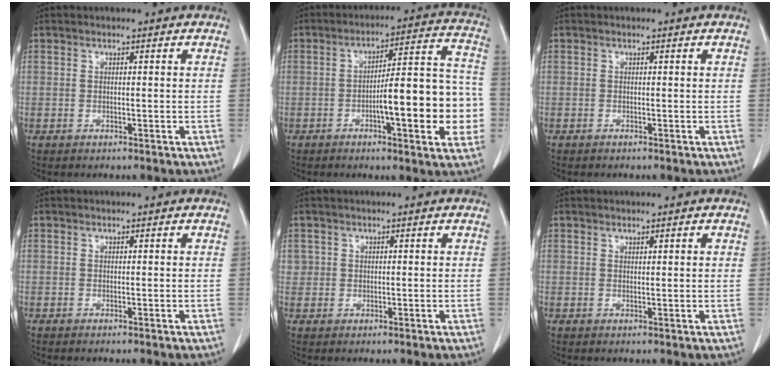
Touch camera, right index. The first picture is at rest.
{"total": 15.3, "force": [-3.6, 2.9, 14.6], "torque": [-0.196, 0.026, -0.050]}
{"total": 0.0}
{"total": 0.0}
{"total": 1.5, "force": [0.4, 1.4, 0.1], "torque": [0.011, 0.004, 0.003]}
{"total": 0.9, "force": [0.6, 0.0, 0.7], "torque": [-0.012, 0.000, 0.009]}